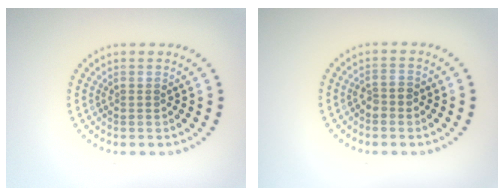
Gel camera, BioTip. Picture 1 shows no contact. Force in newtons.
{"total": 1.4, "press": 1.2, "slide": 0.7}